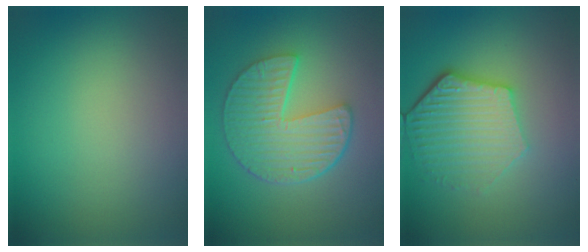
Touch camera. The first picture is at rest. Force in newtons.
{"total": 6.5, "press": 4.9, "slide": 4.2}
{"total": 5.8, "press": 4.3, "slide": 3.8}